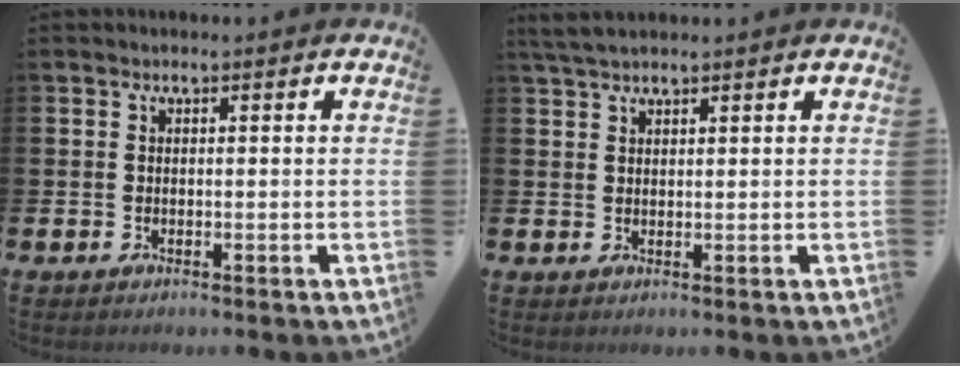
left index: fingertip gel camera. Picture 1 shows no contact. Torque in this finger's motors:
{"motor_torque": [0.16, 0.09, -0.01, 0.07]}